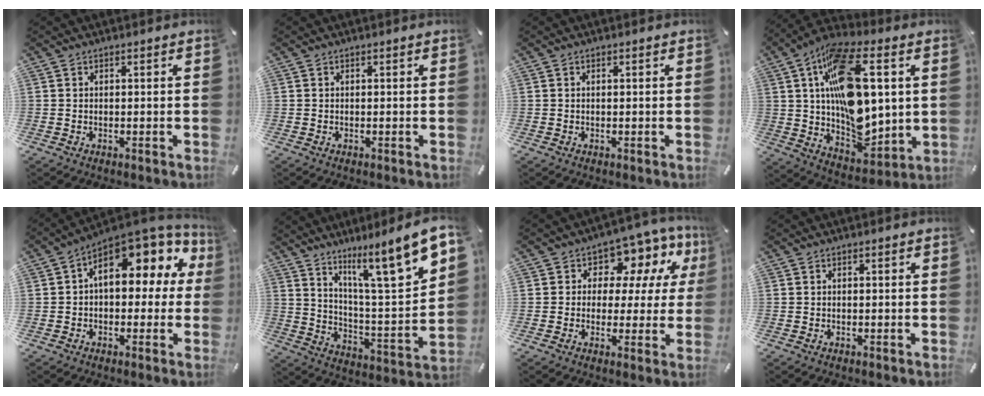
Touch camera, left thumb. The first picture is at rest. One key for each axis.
{"total": 0.0}
{"total": 0.0}
{"total": 21.0, "fx": 4.7, "fy": 11.5, "fz": 16.9, "tx": -0.294, "ty": -0.014, "tz": 0.081}
{"total": 11.7, "fx": 4.9, "fy": 6.8, "fz": 8.1, "tx": -0.111, "ty": -0.038, "tz": 0.088}
{"total": 15.3, "fx": 11.0, "fy": 2.3, "fz": 10.5, "tx": -0.157, "ty": -0.095, "tz": 0.164}
{"total": 9.4, "fx": 3.9, "fy": 7.0, "fz": 5.0, "tx": -0.072, "ty": -0.030, "tz": 0.071}
{"total": 0.0}